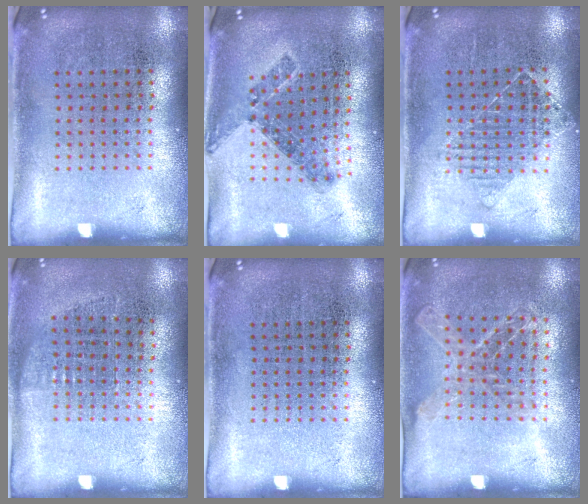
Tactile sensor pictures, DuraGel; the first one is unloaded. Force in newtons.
{"total": 0.8, "press": 0.8, "slide": 0.3}
{"total": 1.1, "press": 1.0, "slide": 0.4}
{"total": 0.7, "press": 0.7, "slide": 0.4}
{"total": 0.0}
{"total": 1.2, "press": 1.1, "slide": 0.2}